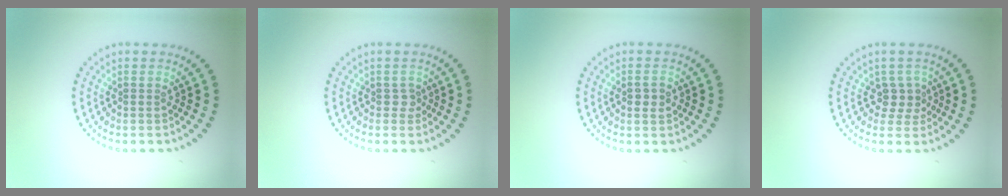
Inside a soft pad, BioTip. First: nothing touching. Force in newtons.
{"total": 0.9, "press": 0.7, "slide": 0.5}
{"total": 1.4, "press": 1.4, "slide": 0.1}
{"total": 1.9, "press": 1.4, "slide": 1.2}